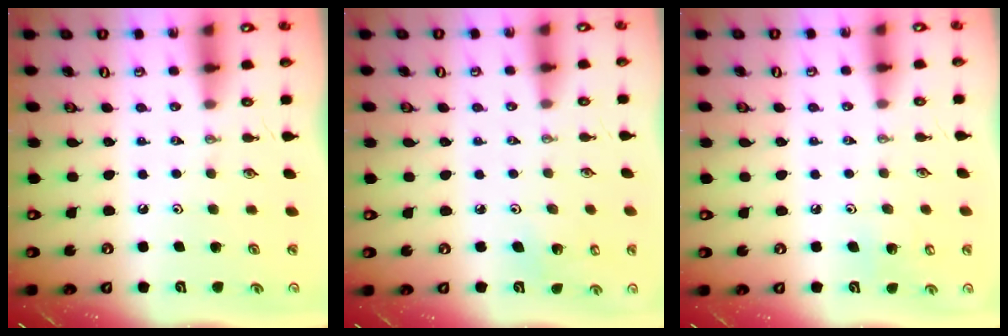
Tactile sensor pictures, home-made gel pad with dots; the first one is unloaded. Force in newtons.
{"total": 4.7, "press": 4.3, "slide": 1.9}
{"total": 5.5, "press": 5.5, "slide": 1.0}